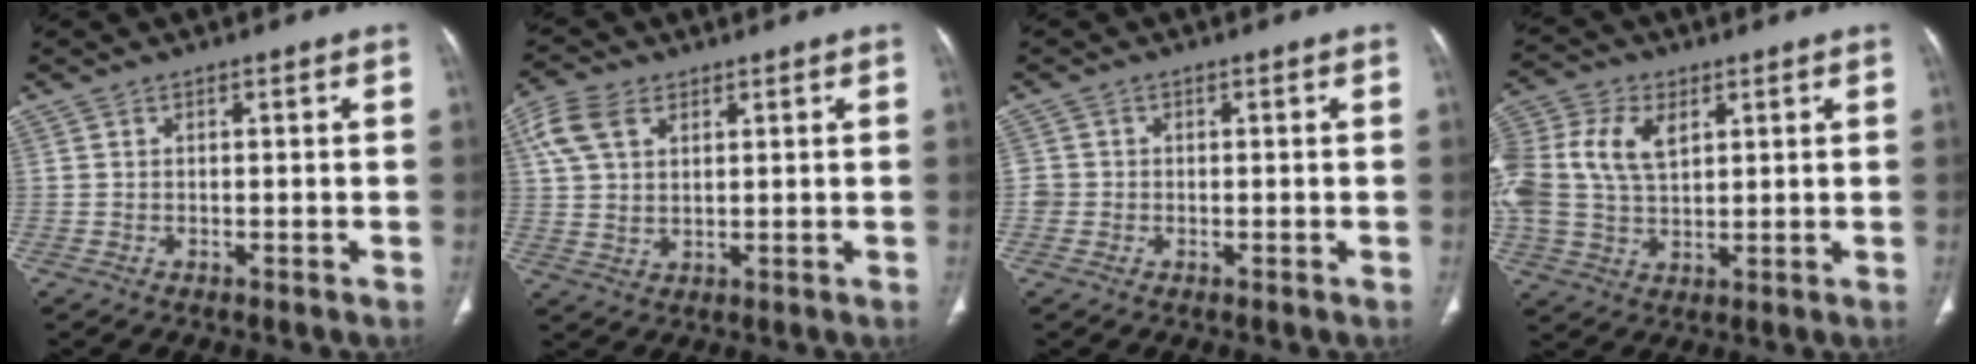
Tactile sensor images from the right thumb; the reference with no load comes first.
{"total": 7.9, "force": [3.6, 4.8, 5.2], "torque": [-0.110, -0.001, 0.073]}
{"total": 1.9, "force": [-0.3, 1.8, 0.2], "torque": [0.006, 0.006, -0.007]}
{"total": 17.8, "force": [5.0, 11.9, 12.2], "torque": [-0.296, 0.018, 0.096]}